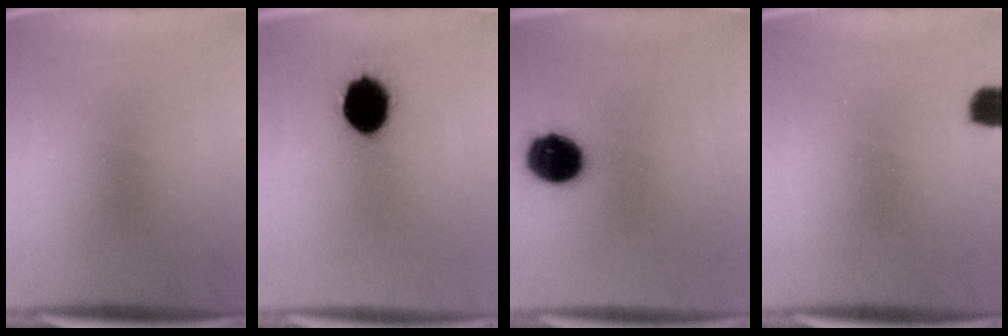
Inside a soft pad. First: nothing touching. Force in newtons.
{"total": 13.7}
{"total": 11.8}
{"total": 3.5}